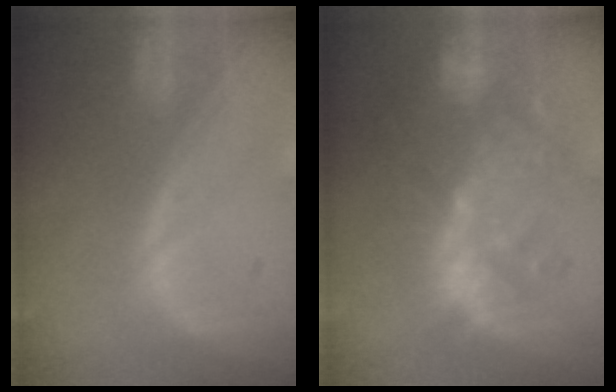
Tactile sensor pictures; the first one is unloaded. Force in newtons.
{"total": 11.2, "press": 9.9, "slide": 5.2}